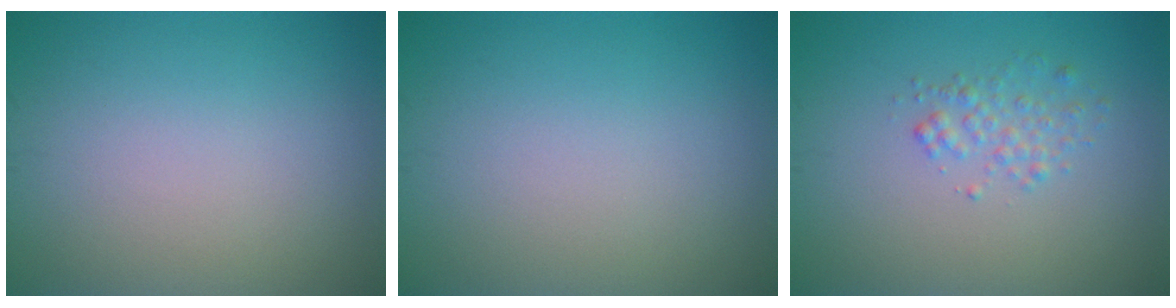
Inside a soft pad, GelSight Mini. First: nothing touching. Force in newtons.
{"total": 0.0}
{"total": 1.6, "press": 1.6, "slide": 0.1}